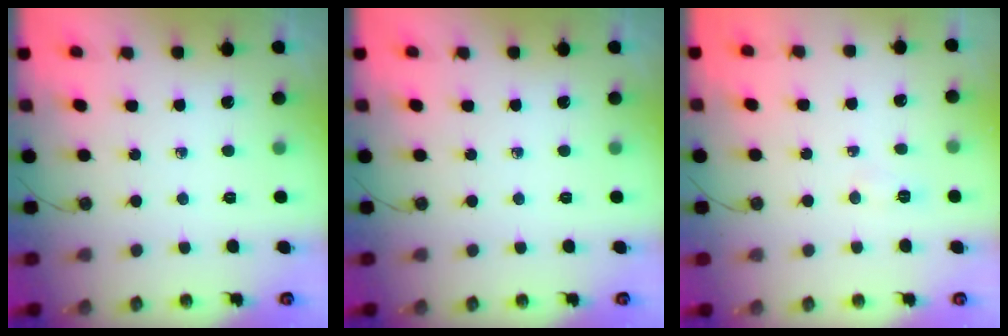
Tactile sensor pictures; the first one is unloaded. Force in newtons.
{"total": 0.0}
{"total": 4.9, "press": 4.7, "slide": 1.4}